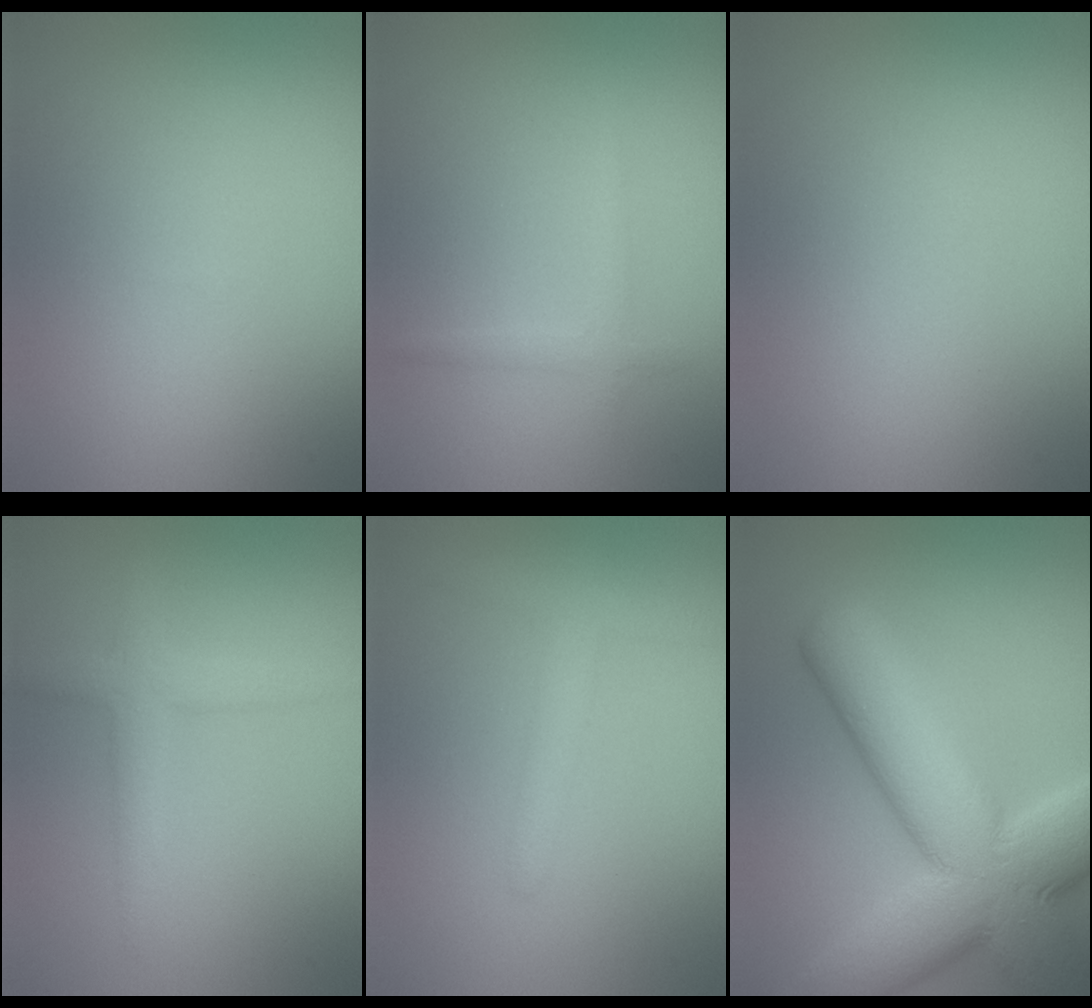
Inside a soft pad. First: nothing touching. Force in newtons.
{"total": 1.4, "press": 1.4, "slide": 0.1}
{"total": 0.0}
{"total": 2.9, "press": 2.9, "slide": 0.2}
{"total": 2.6, "press": 2.6, "slide": 0.1}
{"total": 14.3, "press": 14.2, "slide": 0.4}